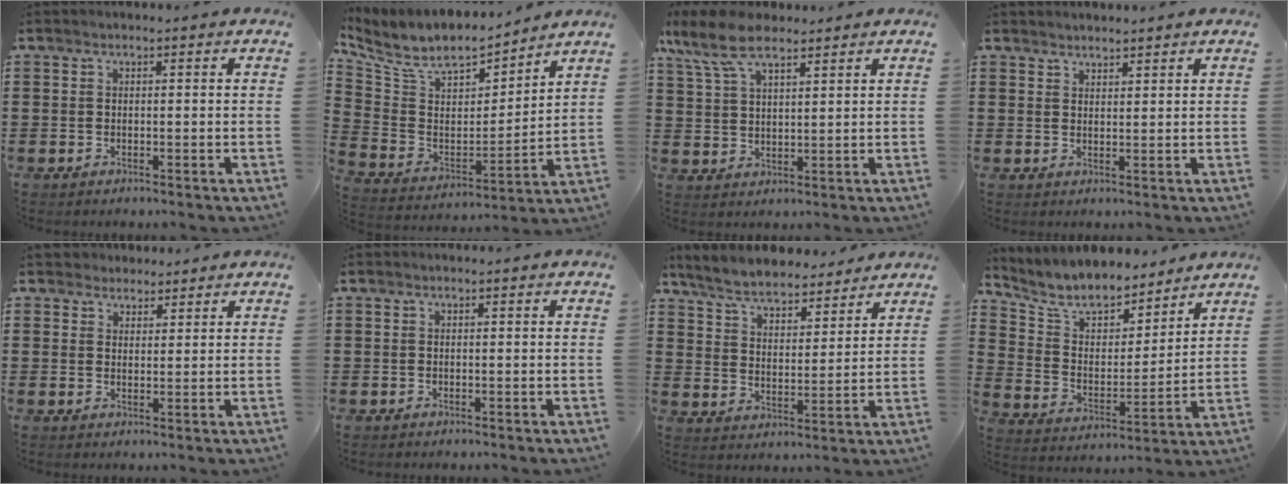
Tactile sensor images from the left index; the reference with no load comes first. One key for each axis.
{"total": 8.5, "fx": 7.1, "fy": 3.3, "fz": 3.3, "tx": -0.103, "ty": -0.041, "tz": 0.122}
{"total": 8.6, "fx": 6.2, "fy": 3.2, "fz": 5.0, "tx": -0.121, "ty": -0.007, "tz": 0.114}
{"total": 1.9, "fx": 1.8, "fy": 0.2, "fz": -0.2, "tx": 0.001, "ty": 0.002, "tz": 0.036}
{"total": 2.6, "fx": 2.3, "fy": 1.3, "fz": -0.2, "tx": -0.006, "ty": 0.008, "tz": 0.044}
{"total": 0.0}
{"total": 6.6, "fx": 6.2, "fy": 1.1, "fz": 1.7, "tx": -0.061, "ty": -0.027, "tz": 0.112}
{"total": 8.2, "fx": 7.5, "fy": 2.4, "fz": 2.1, "tx": -0.081, "ty": -0.048, "tz": 0.134}